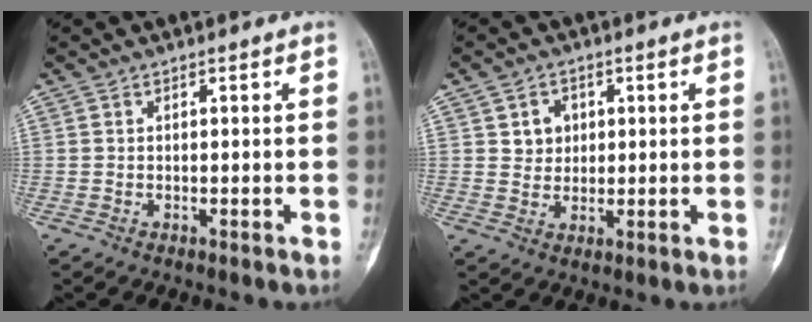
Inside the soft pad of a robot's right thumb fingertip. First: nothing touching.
{"total": 4.4, "force": [1.3, 3.8, 1.8], "torque": [-0.004, -0.003, 0.020]}